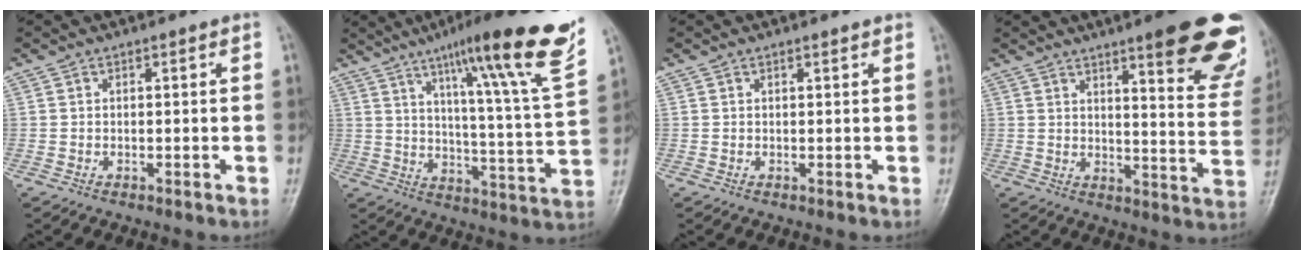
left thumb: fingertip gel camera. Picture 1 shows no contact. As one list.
[{"total": 22.6, "force": [14.1, 1.3, 17.6], "torque": [-0.234, -0.053, 0.203]}, {"total": 0.8, "force": [0.7, 0.1, 0.5], "torque": [-0.007, -0.001, 0.010]}, {"total": 20.2, "force": [12.4, 4.0, 15.5], "torque": [-0.161, -0.062, 0.154]}]